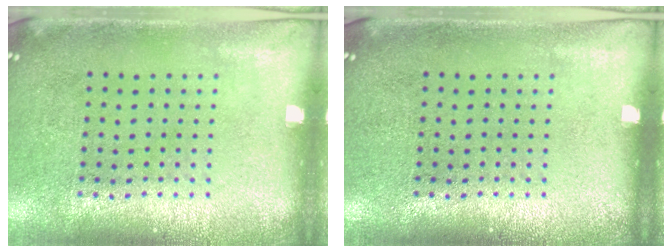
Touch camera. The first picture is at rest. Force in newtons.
{"total": 0.0}